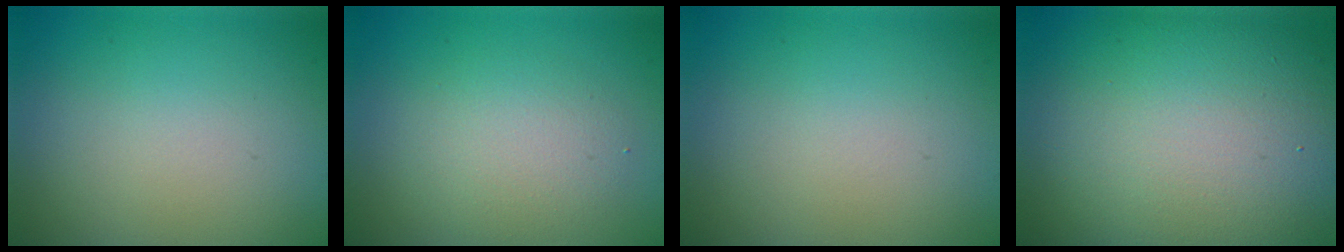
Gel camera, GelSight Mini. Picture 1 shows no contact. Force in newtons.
{"total": 3.1, "press": 3.1, "slide": 0.3}
{"total": 0.0}
{"total": 15.1, "press": 15.1, "slide": 1.4}